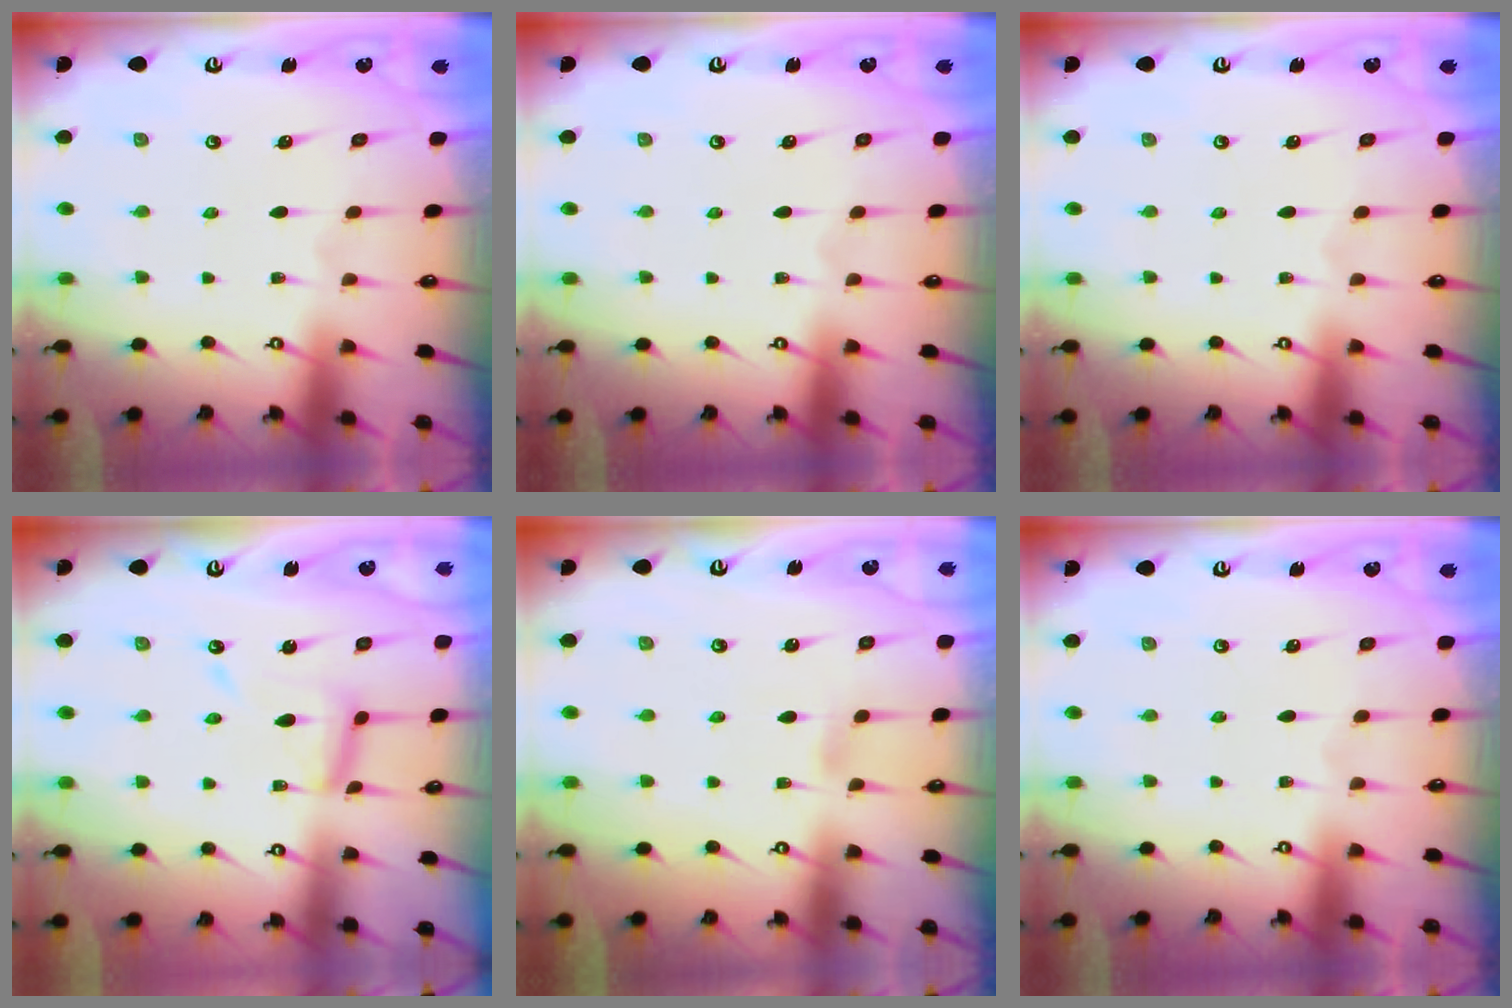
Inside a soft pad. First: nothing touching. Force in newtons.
{"total": 0.0}
{"total": 0.0}
{"total": 9.7, "press": 9.7, "slide": 0.8}
{"total": 2.8, "press": 2.8, "slide": 0.2}
{"total": 0.0}